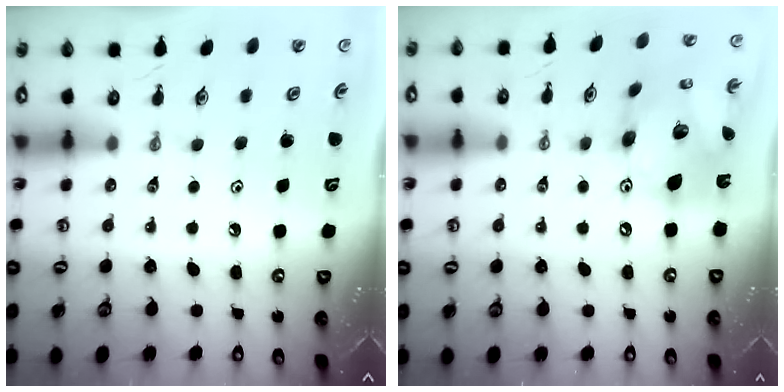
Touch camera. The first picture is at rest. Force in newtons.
{"total": 17.0, "press": 16.9, "slide": 2.0}